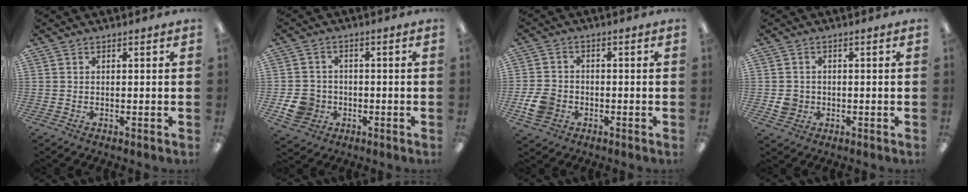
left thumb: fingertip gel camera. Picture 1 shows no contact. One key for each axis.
{"total": 6.9, "fx": -2.1, "fy": 6.1, "fz": 2.7, "tx": -0.049, "ty": 0.010, "tz": -0.036}
{"total": 6.7, "fx": -2.3, "fy": 5.1, "fz": 3.6, "tx": -0.073, "ty": 0.008, "tz": -0.044}
{"total": 3.5, "fx": -0.5, "fy": 3.3, "fz": 1.2, "tx": -0.013, "ty": 0.003, "tz": -0.010}